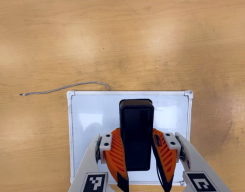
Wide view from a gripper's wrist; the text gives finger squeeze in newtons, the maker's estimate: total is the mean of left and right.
{"total": 7.2, "left": 6.4, "right": 8.0}